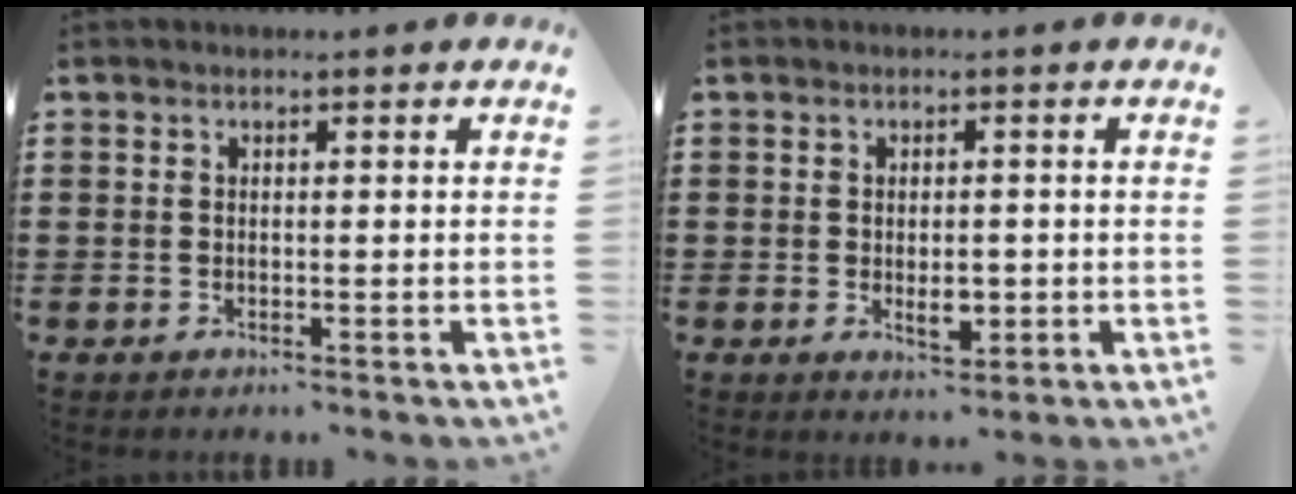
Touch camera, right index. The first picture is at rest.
{"total": 3.4, "force": [-0.6, 1.8, 2.8], "torque": [-0.043, 0.001, -0.013]}